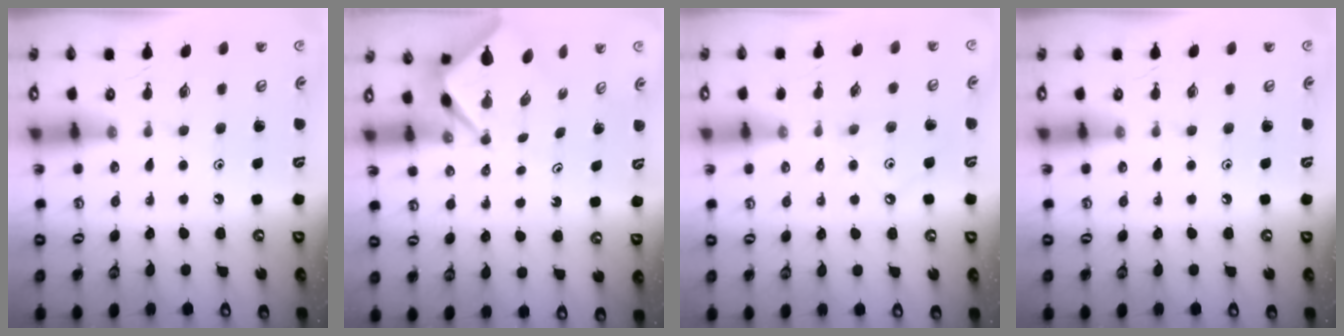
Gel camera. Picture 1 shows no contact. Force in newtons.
{"total": 2.5, "press": 2.5, "slide": 0.2}
{"total": 1.7, "press": 1.7, "slide": 0.3}
{"total": 0.0}